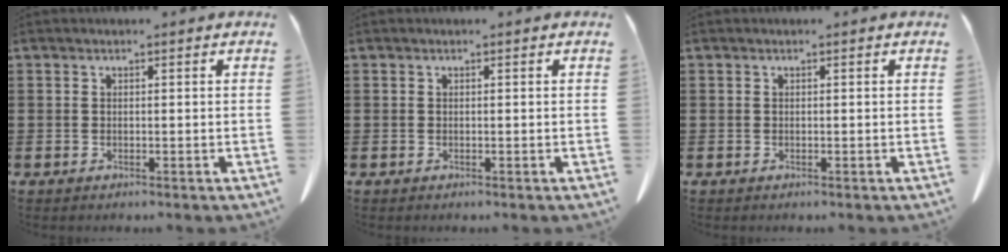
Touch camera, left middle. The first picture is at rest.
{"total": 0.0}
{"total": 0.0}